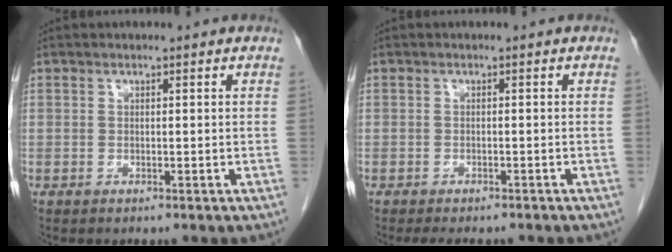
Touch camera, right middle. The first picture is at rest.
{"total": 4.9, "force": [-4.2, 1.7, 1.9], "torque": [-0.023, -0.006, -0.054]}